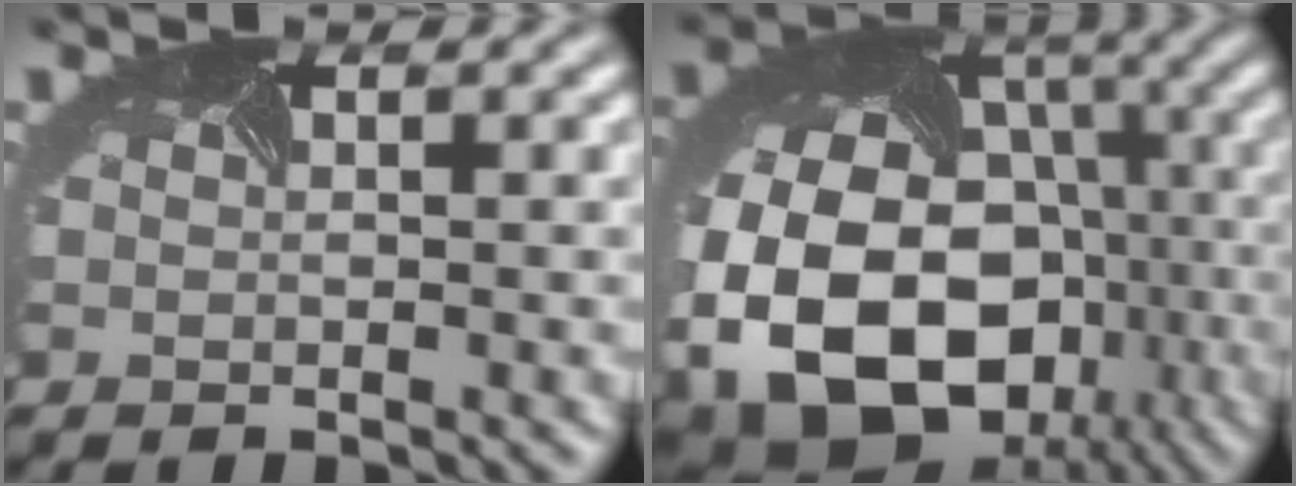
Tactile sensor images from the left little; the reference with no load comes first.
{"total": 19.8, "force": [-6.1, 14.6, 11.9], "torque": [-0.231, -0.043, -0.093]}